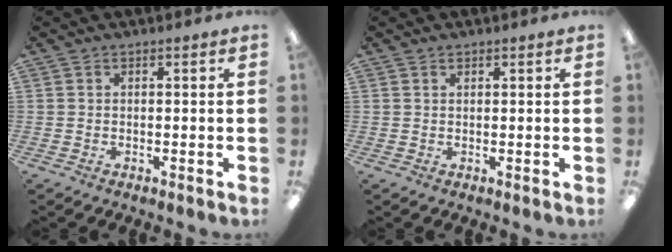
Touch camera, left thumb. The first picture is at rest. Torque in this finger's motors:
{"motor_torque": [-0.06, 0.02, -0.06, -0.18, -0.02]}